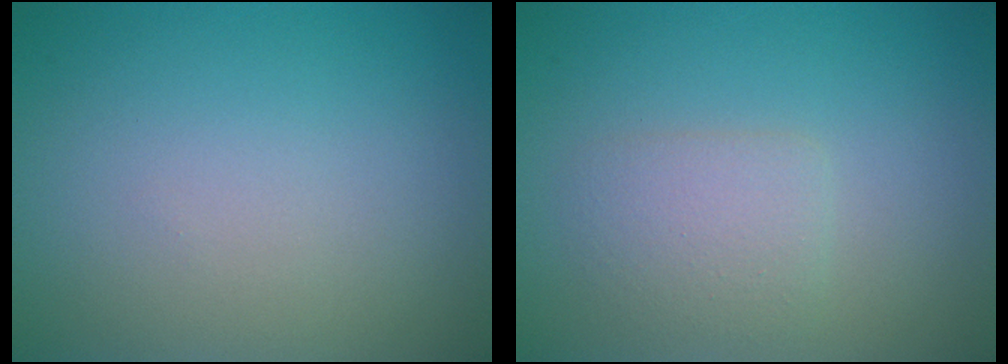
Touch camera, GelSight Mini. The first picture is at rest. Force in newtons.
{"total": 2.2, "press": 2.2, "slide": 0.1}